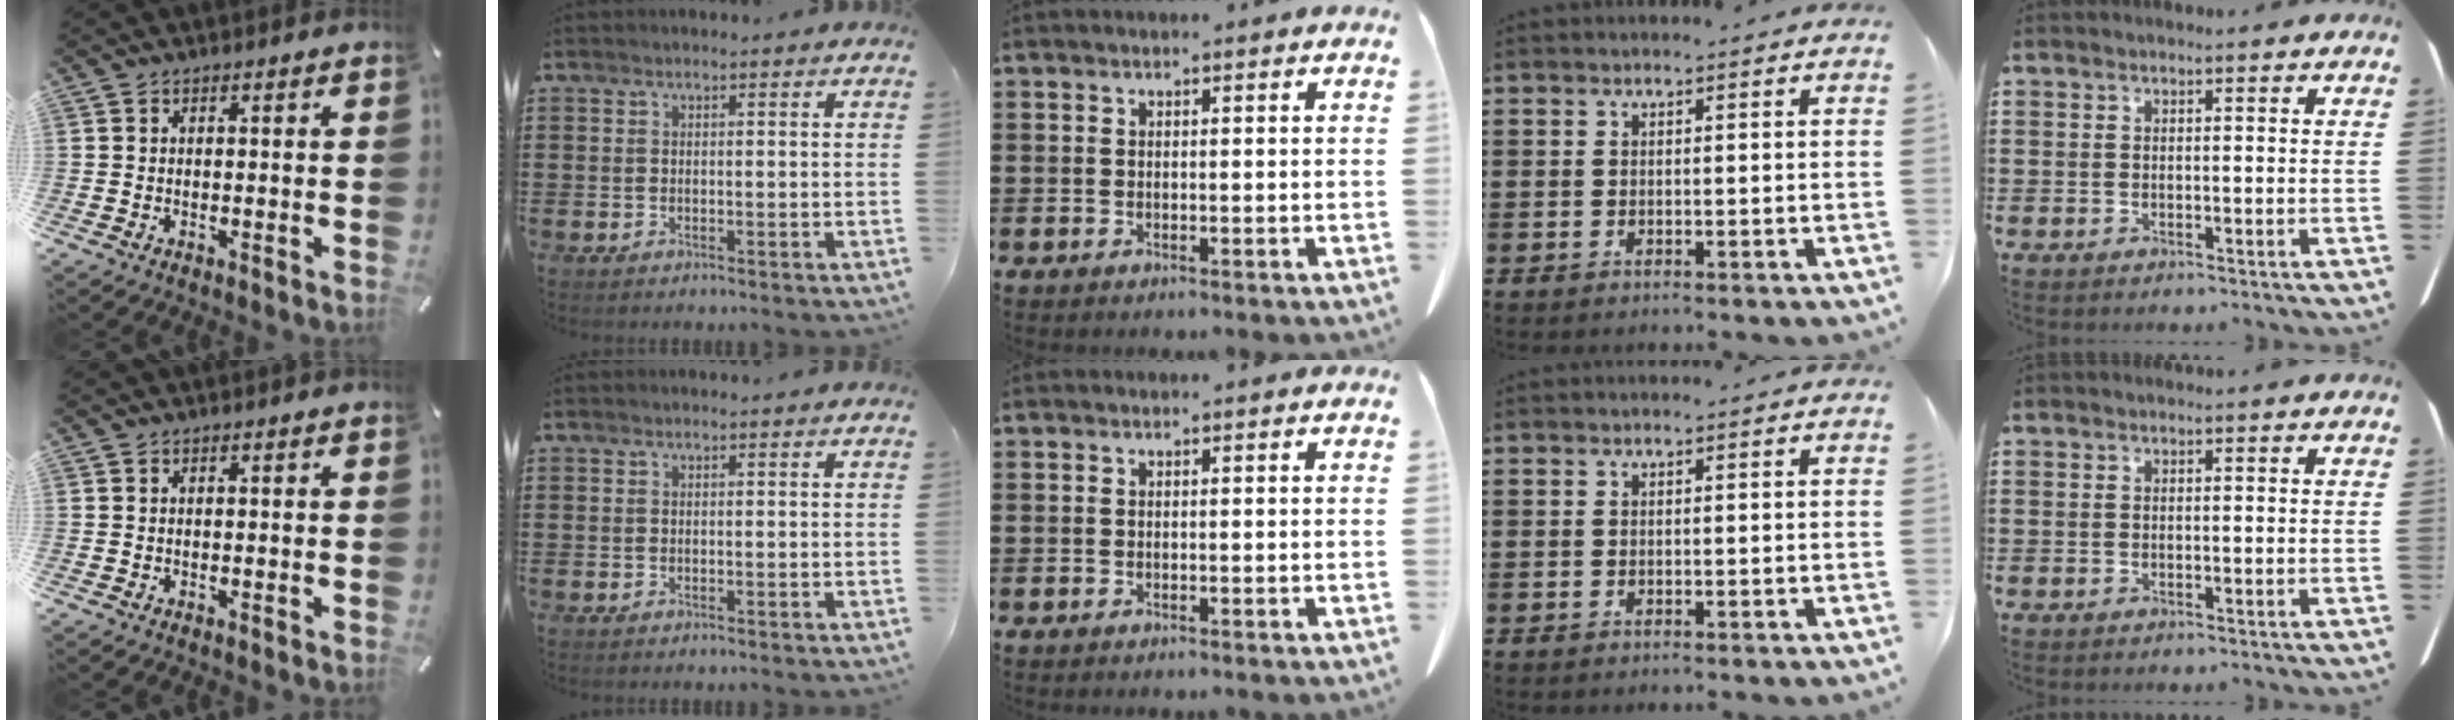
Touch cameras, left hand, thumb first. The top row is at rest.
{}